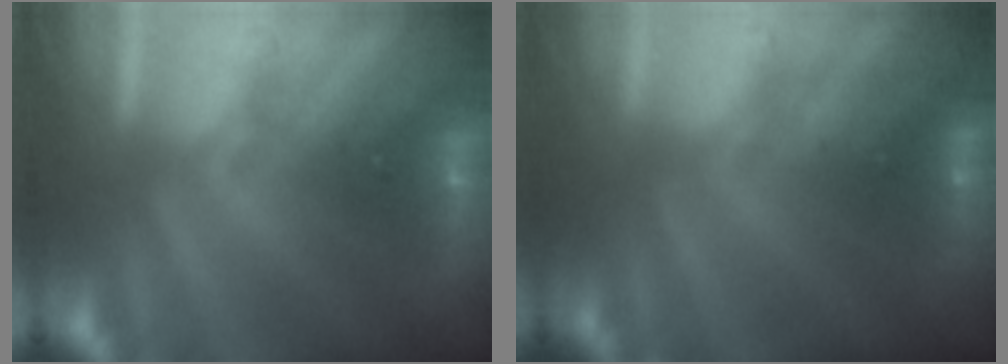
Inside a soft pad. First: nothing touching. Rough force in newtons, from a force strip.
{"total": 2.2}